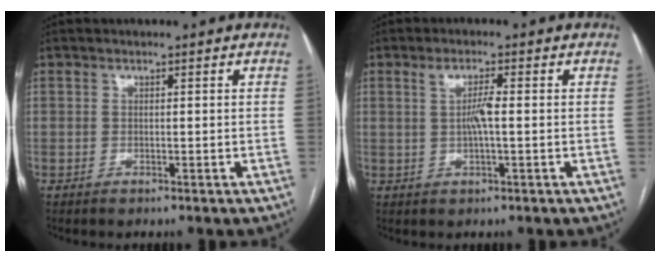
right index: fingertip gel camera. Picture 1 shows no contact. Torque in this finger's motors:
{"motor_torque": [0.23, 0.09, 0.08, 0.05]}